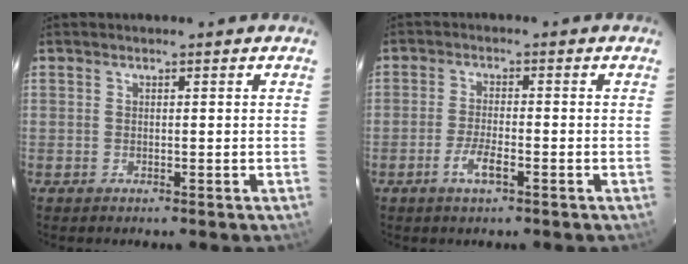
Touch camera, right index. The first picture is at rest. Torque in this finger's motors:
{"motor_torque": [0.16, -0.08, 0.11, 0.06]}